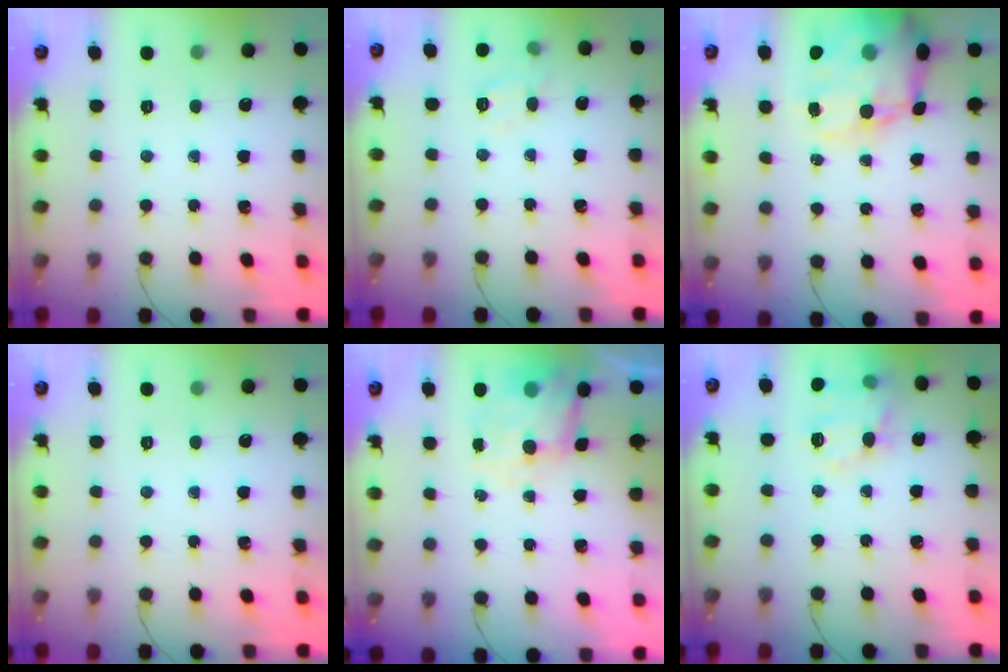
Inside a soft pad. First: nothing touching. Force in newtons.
{"total": 8.2, "press": 8.1, "slide": 1.1}
{"total": 20.0, "press": 19.5, "slide": 4.6}
{"total": 0.0}
{"total": 6.2, "press": 6.1, "slide": 1.4}
{"total": 11.7, "press": 11.6, "slide": 1.2}